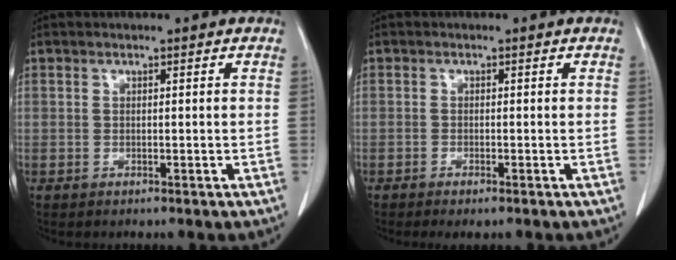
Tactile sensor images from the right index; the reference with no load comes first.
{"total": 1.8, "force": [-1.4, 0.3, 1.1], "torque": [-0.016, -0.003, -0.018]}